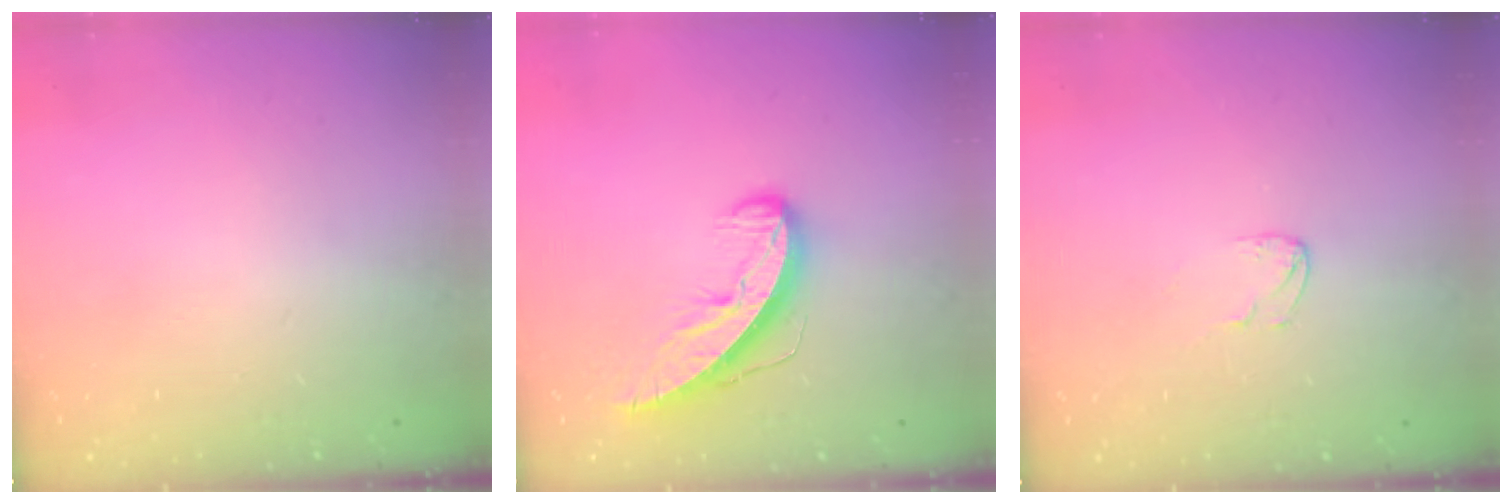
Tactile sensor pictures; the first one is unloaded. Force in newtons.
{"total": 9.7, "press": 9.6, "slide": 0.7}
{"total": 2.5, "press": 2.5, "slide": 0.2}